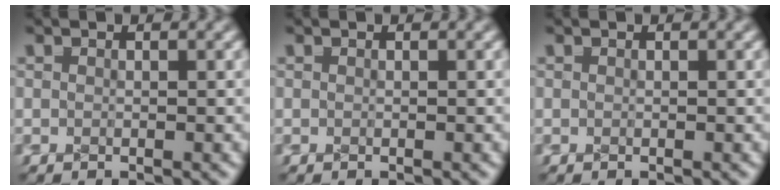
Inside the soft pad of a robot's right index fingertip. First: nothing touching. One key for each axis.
{"total": 0.0}
{"total": 0.0}